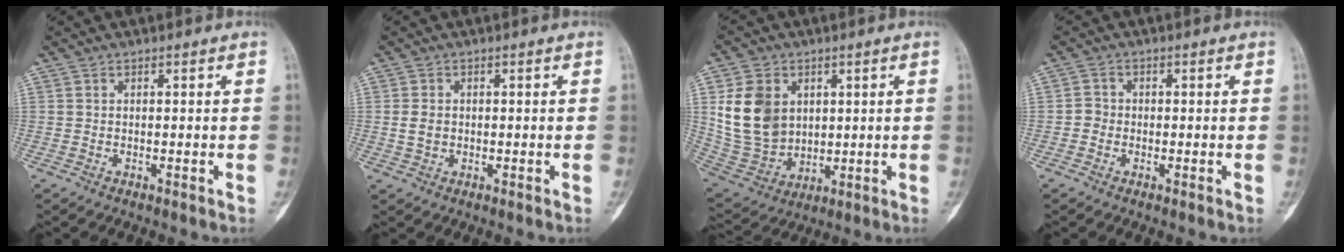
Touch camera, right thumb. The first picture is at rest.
{"total": 2.6, "force": [0.0, 2.0, 1.6], "torque": [-0.022, 0.002, 0.002]}
{"total": 14.0, "force": [3.5, 10.8, 8.1], "torque": [-0.132, -0.016, 0.087]}
{"total": 2.0, "force": [-0.6, 1.8, 0.5], "torque": [0.008, 0.008, -0.016]}